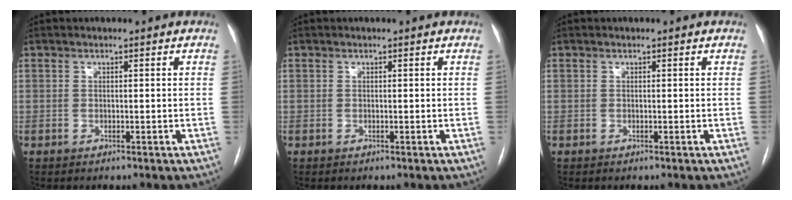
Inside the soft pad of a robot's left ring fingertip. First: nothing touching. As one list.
[{"total": 0.0}, {"total": 0.0}]